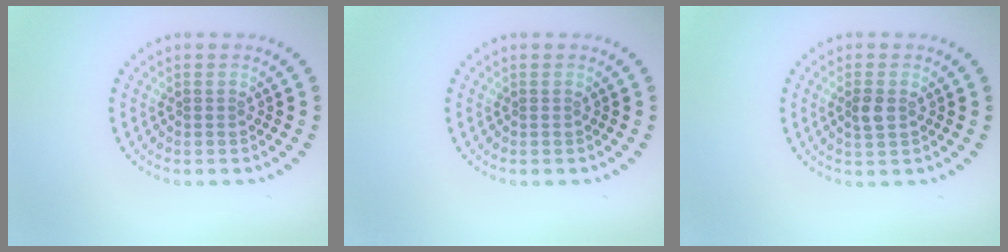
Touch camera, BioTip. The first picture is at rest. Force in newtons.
{"total": 0.0}
{"total": 1.6, "press": 1.6, "slide": 0.2}